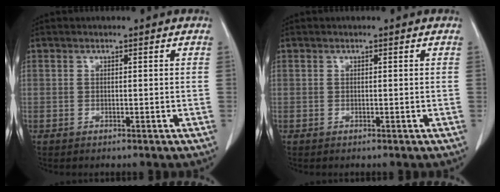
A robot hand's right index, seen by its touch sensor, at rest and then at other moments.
{"total": 0.0}